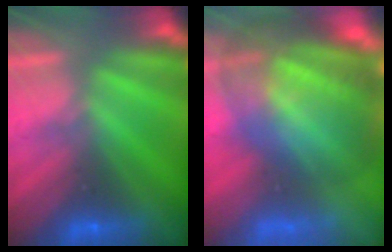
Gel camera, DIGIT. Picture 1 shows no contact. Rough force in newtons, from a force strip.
{"total": 7.7}